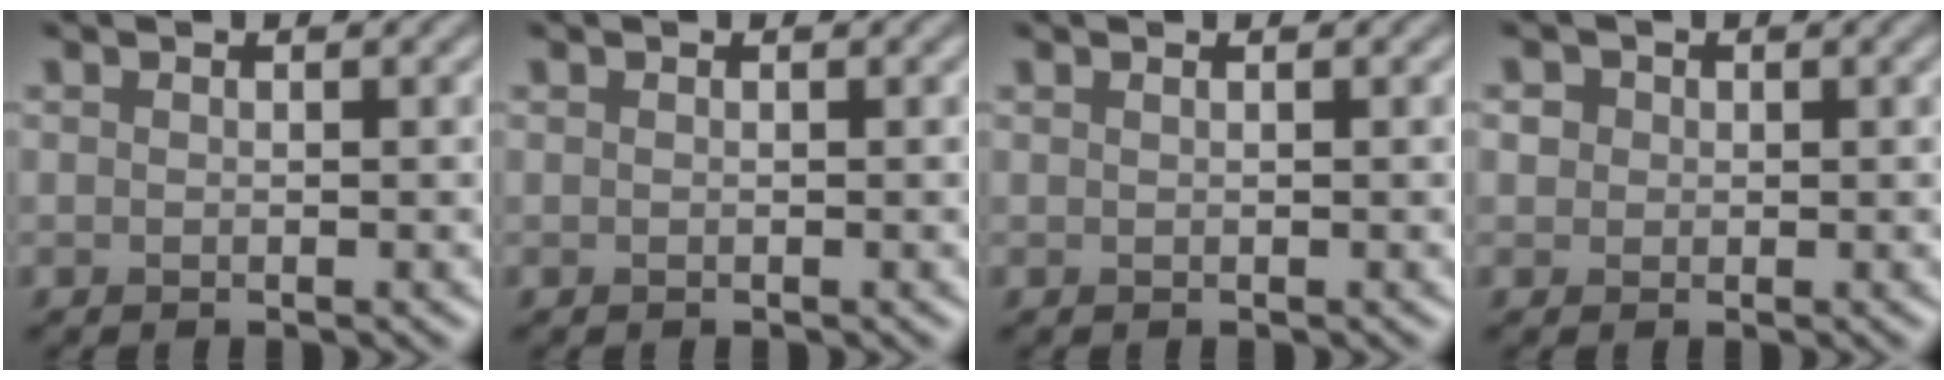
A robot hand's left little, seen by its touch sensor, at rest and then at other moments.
{"total": 0.0}
{"total": 0.0}
{"total": 2.3, "force": [0.8, 1.8, 1.0], "torque": [-0.033, 0.004, 0.015]}